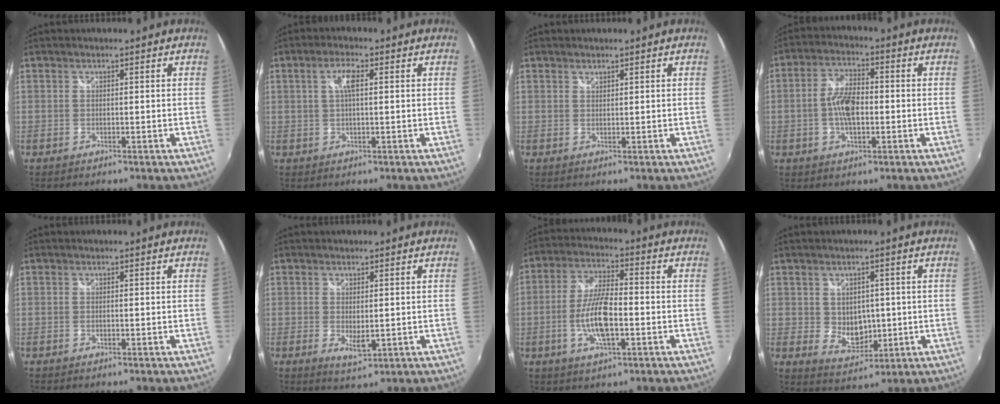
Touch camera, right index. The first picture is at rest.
{"total": 3.6, "force": [0.8, 1.0, 3.3], "torque": [-0.064, 0.006, 0.014]}
{"total": 0.8, "force": [0.7, 0.2, 0.1], "torque": [-0.001, 0.000, 0.013]}
{"total": 7.3, "force": [-1.1, 3.5, 6.3], "torque": [-0.120, 0.008, -0.021]}
{"total": 0.0}
{"total": 3.6, "force": [-0.3, 1.7, 3.2], "torque": [-0.052, -0.011, -0.001]}
{"total": 10.3, "force": [-2.6, 3.2, 9.4], "torque": [-0.191, 0.000, -0.050]}
{"total": 6.4, "force": [0.3, 5.3, 3.6], "torque": [-0.062, -0.004, 0.018]}